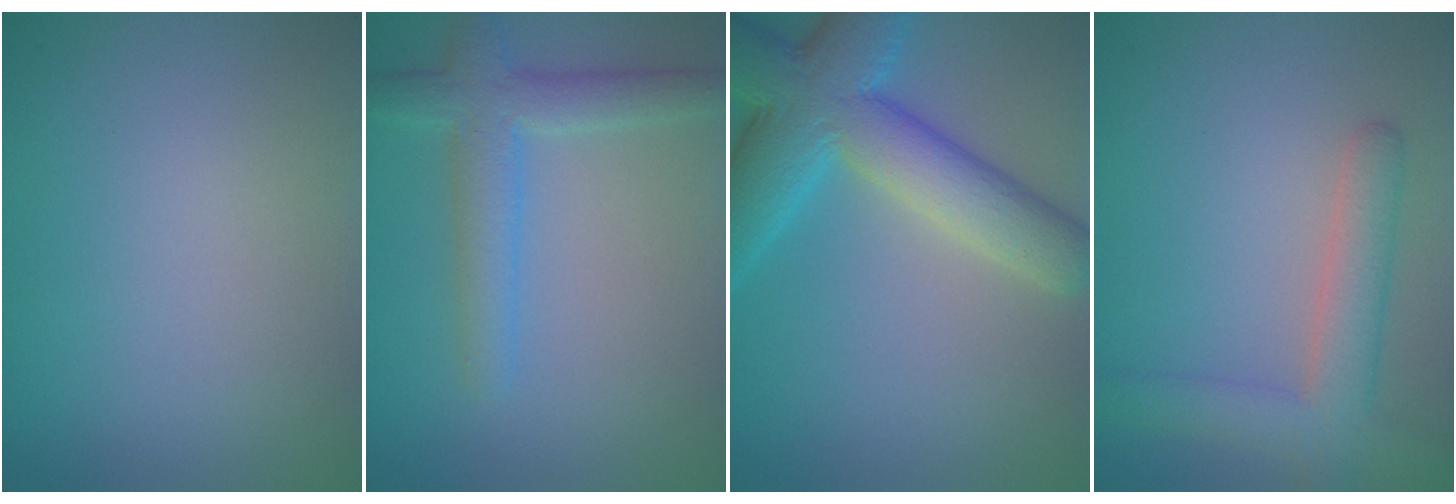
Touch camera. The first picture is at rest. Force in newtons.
{"total": 2.9, "press": 2.9, "slide": 0.1}
{"total": 9.0, "press": 9.0, "slide": 0.7}
{"total": 4.3, "press": 4.3, "slide": 0.2}